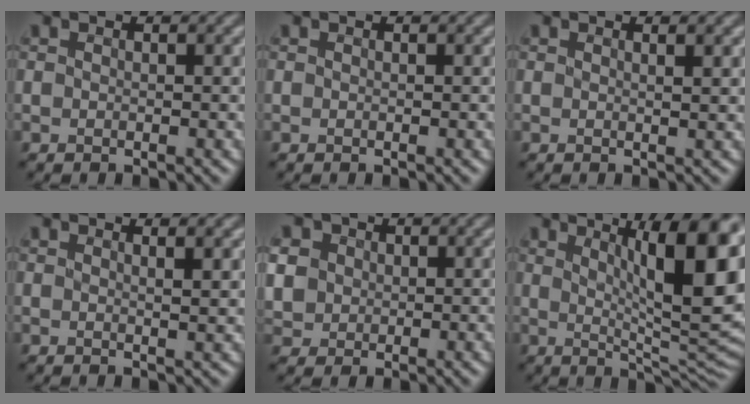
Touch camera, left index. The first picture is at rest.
{"total": 0.0}
{"total": 1.4, "force": [0.8, 0.4, 1.1], "torque": [-0.009, 0.008, -0.002]}
{"total": 1.8, "force": [1.0, 0.5, 1.4], "torque": [-0.015, 0.005, 0.005]}
{"total": 4.4, "force": [1.1, 3.9, 1.8], "torque": [-0.086, 0.019, 0.032]}
{"total": 13.1, "force": [3.4, 3.4, 12.1], "torque": [-0.139, 0.002, 0.058]}